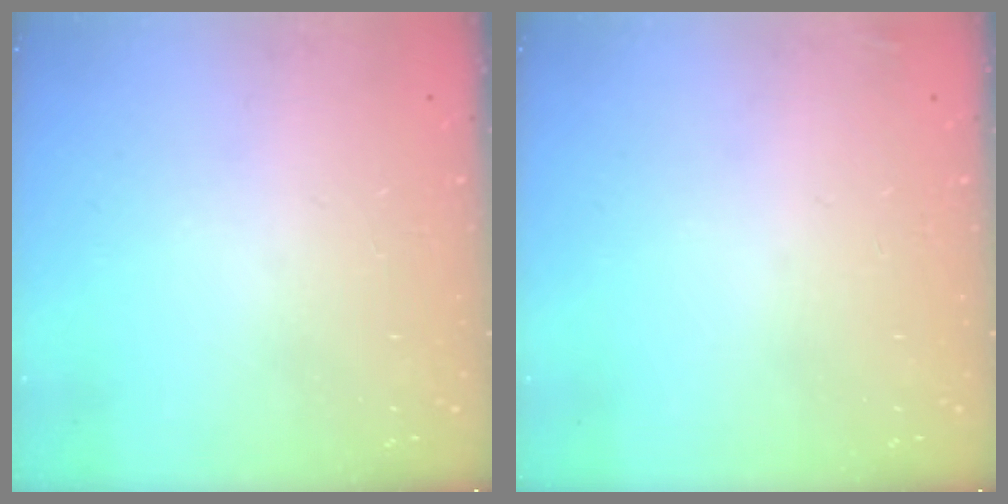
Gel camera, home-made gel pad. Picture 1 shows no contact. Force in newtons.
{"total": 2.5, "press": 2.4, "slide": 0.8}